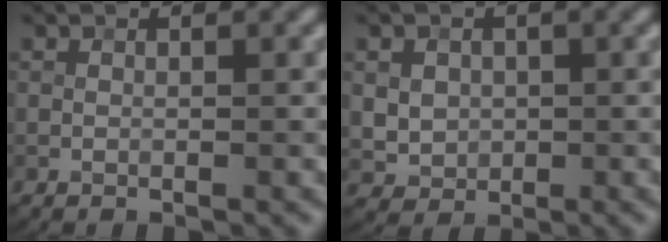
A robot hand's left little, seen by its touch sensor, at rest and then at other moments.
{"total": 3.6, "force": [0.9, 3.0, 1.7], "torque": [-0.040, 0.009, 0.019]}